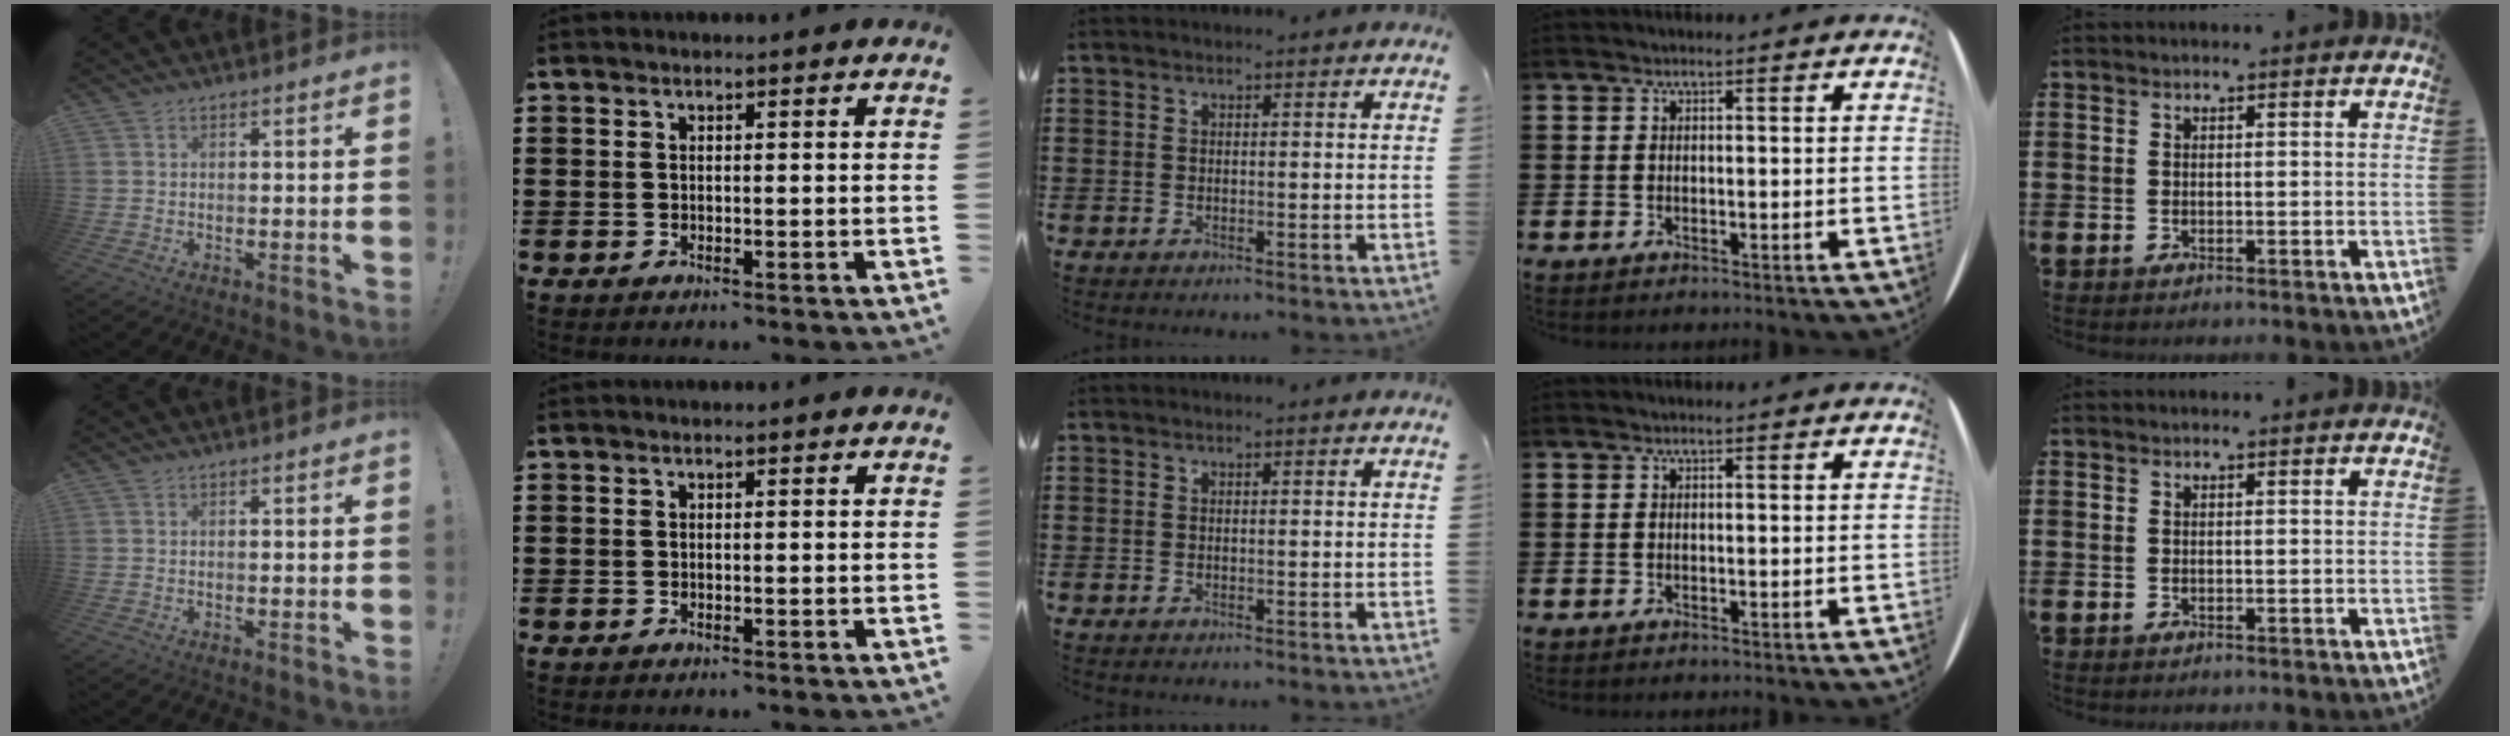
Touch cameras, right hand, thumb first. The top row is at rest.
{}